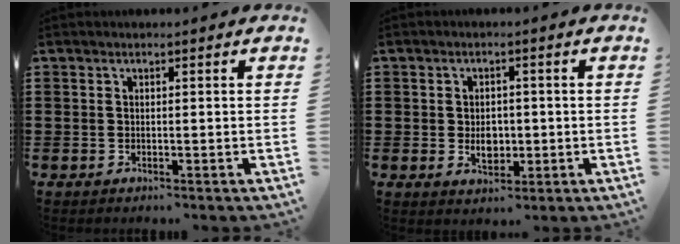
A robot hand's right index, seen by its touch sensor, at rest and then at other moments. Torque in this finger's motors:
{"motor_torque": [2.14, 0.00, 0.44, 0.04]}